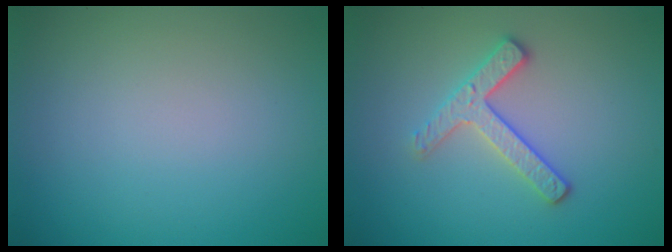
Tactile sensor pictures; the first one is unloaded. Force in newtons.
{"total": 2.8, "press": 2.6, "slide": 1.1}